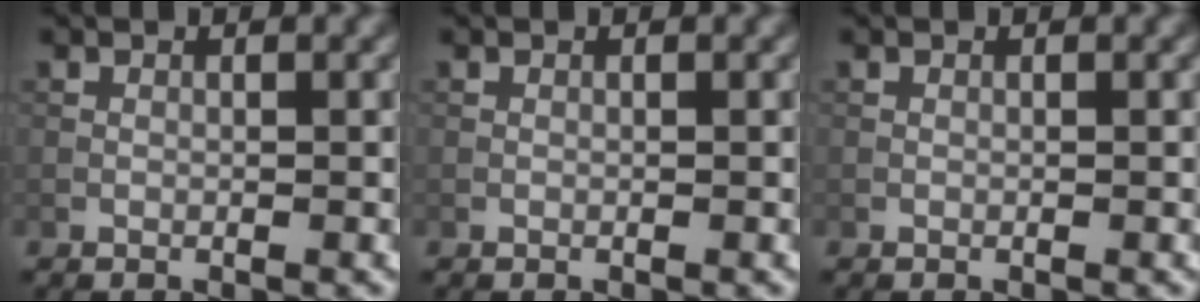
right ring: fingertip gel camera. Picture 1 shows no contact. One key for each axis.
{"total": 0.0}
{"total": 0.0}